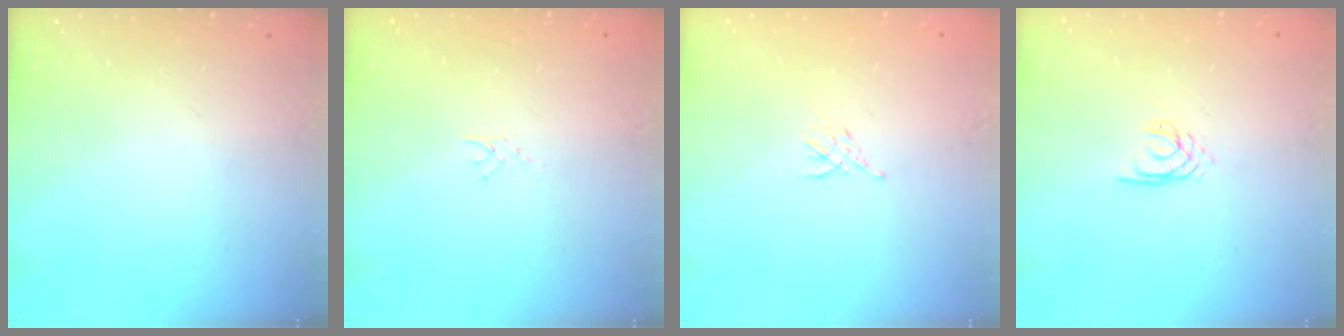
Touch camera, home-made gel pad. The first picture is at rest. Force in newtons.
{"total": 2.4, "press": 2.4, "slide": 0.4}
{"total": 1.5, "press": 1.4, "slide": 0.6}
{"total": 1.9, "press": 1.8, "slide": 0.3}